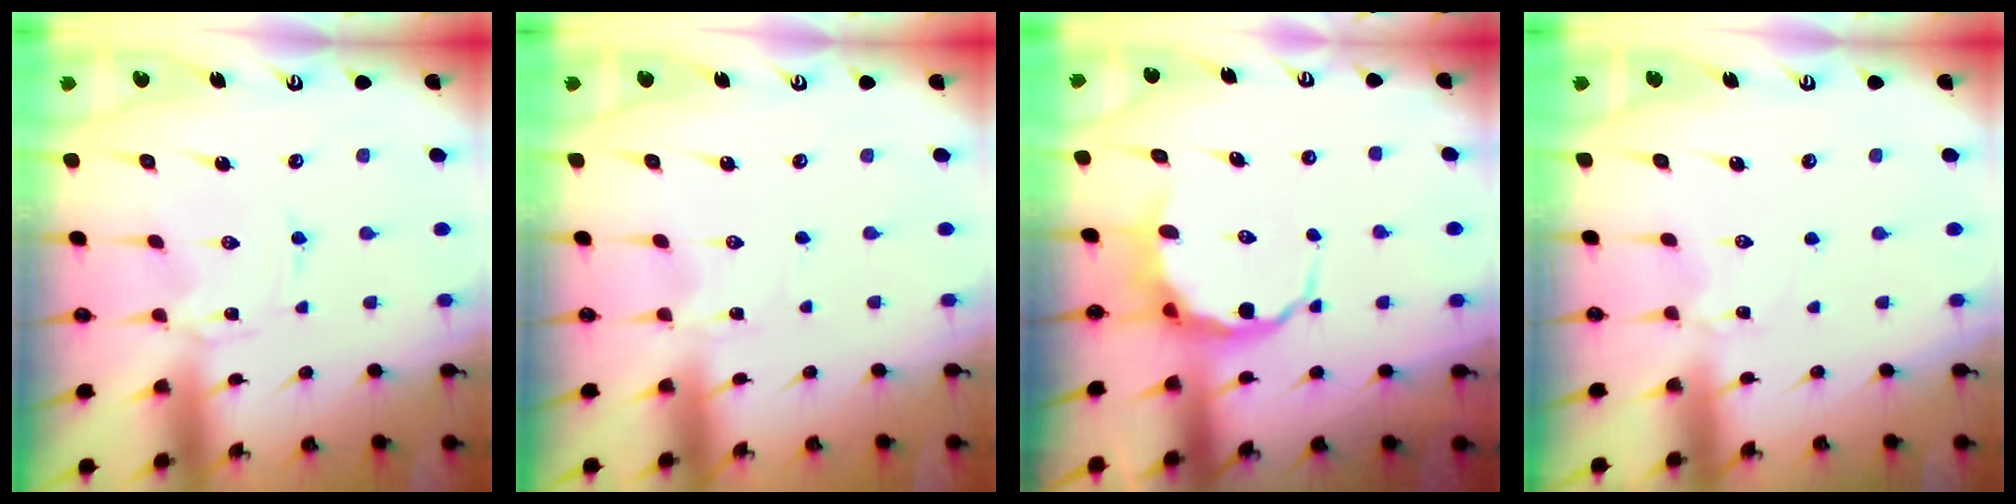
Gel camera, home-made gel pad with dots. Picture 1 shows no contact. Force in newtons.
{"total": 0.0}
{"total": 7.8, "press": 7.6, "slide": 1.8}
{"total": 2.2, "press": 2.2, "slide": 0.2}